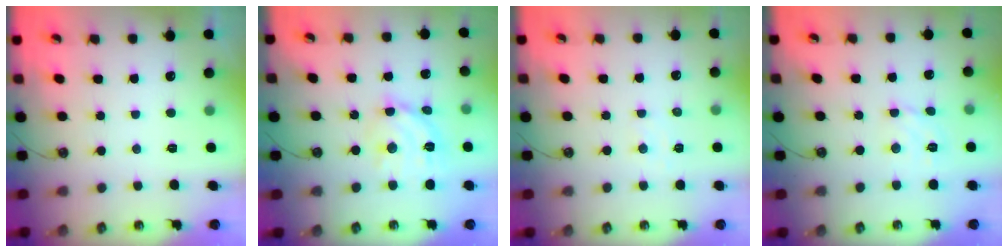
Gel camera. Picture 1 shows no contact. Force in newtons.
{"total": 12.7, "press": 12.6, "slide": 1.1}
{"total": 5.6, "press": 5.6, "slide": 0.6}
{"total": 4.2, "press": 4.2, "slide": 0.4}